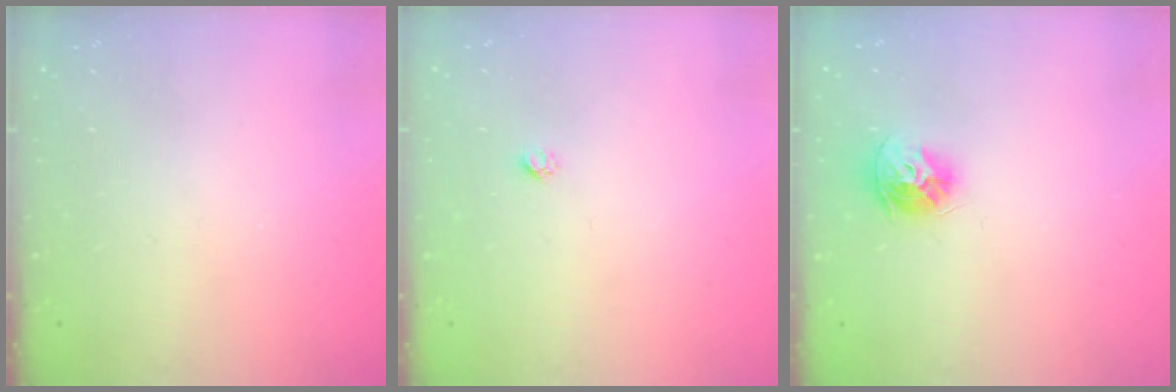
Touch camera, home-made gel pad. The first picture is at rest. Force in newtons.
{"total": 1.9, "press": 1.9, "slide": 0.1}
{"total": 9.6, "press": 9.6, "slide": 0.9}